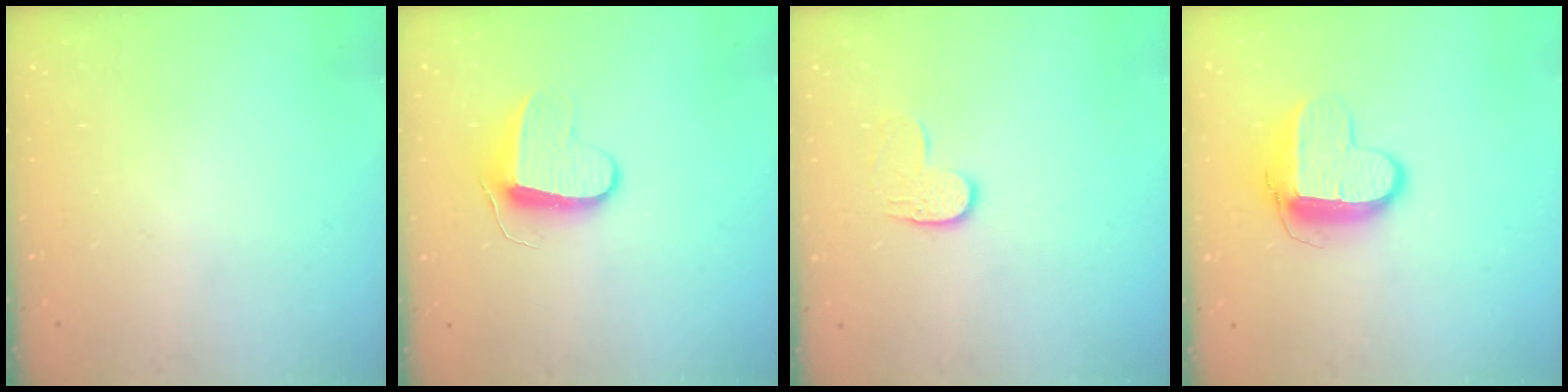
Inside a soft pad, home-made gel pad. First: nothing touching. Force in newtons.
{"total": 9.0, "press": 9.0, "slide": 0.6}
{"total": 5.7, "press": 5.7, "slide": 0.4}
{"total": 11.1, "press": 11.1, "slide": 0.8}